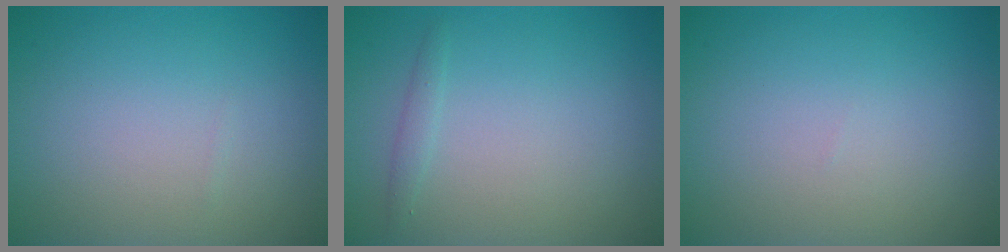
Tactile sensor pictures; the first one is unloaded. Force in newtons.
{"total": 0.8, "press": 0.8, "slide": 0.0}
{"total": 0.0}